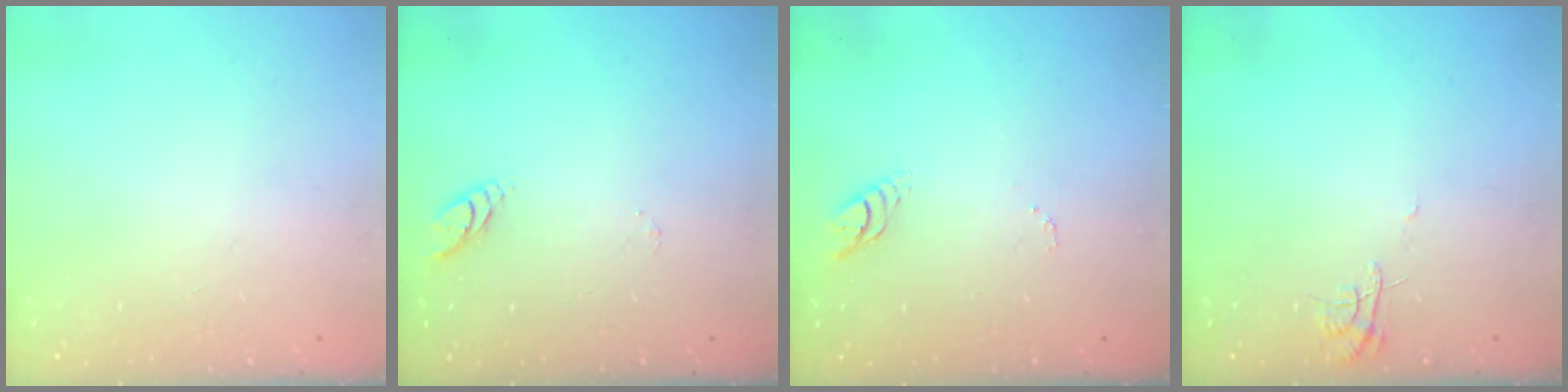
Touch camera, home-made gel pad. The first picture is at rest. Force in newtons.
{"total": 4.1, "press": 4.1, "slide": 0.4}
{"total": 3.9, "press": 3.9, "slide": 0.3}
{"total": 4.6, "press": 4.6, "slide": 0.6}